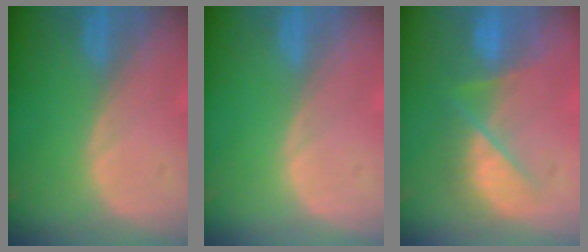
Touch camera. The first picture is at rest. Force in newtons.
{"total": 0.0}
{"total": 7.6, "press": 7.1, "slide": 2.6}